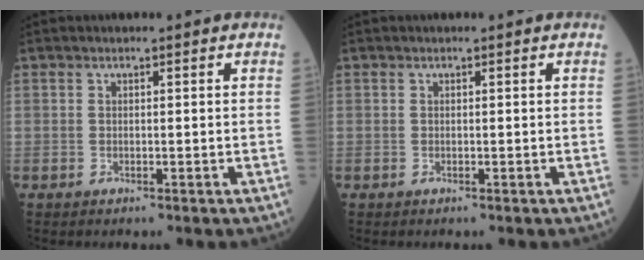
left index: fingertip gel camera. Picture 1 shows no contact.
{"total": 0.0}